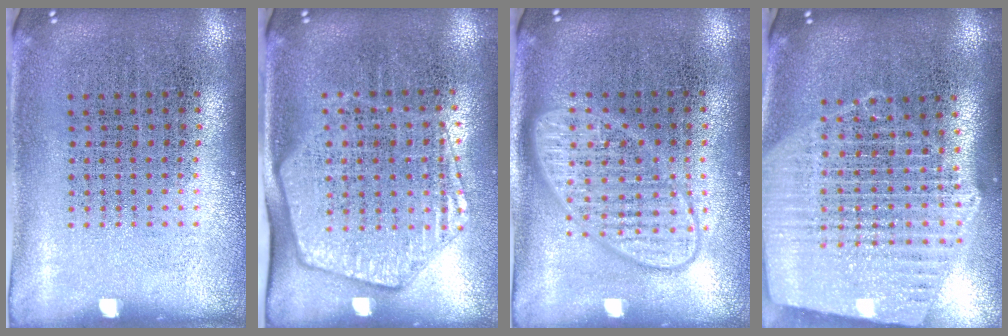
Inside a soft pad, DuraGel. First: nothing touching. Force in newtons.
{"total": 1.9, "press": 1.7, "slide": 0.9}
{"total": 2.9, "press": 2.9, "slide": 0.5}
{"total": 2.3, "press": 2.0, "slide": 1.1}